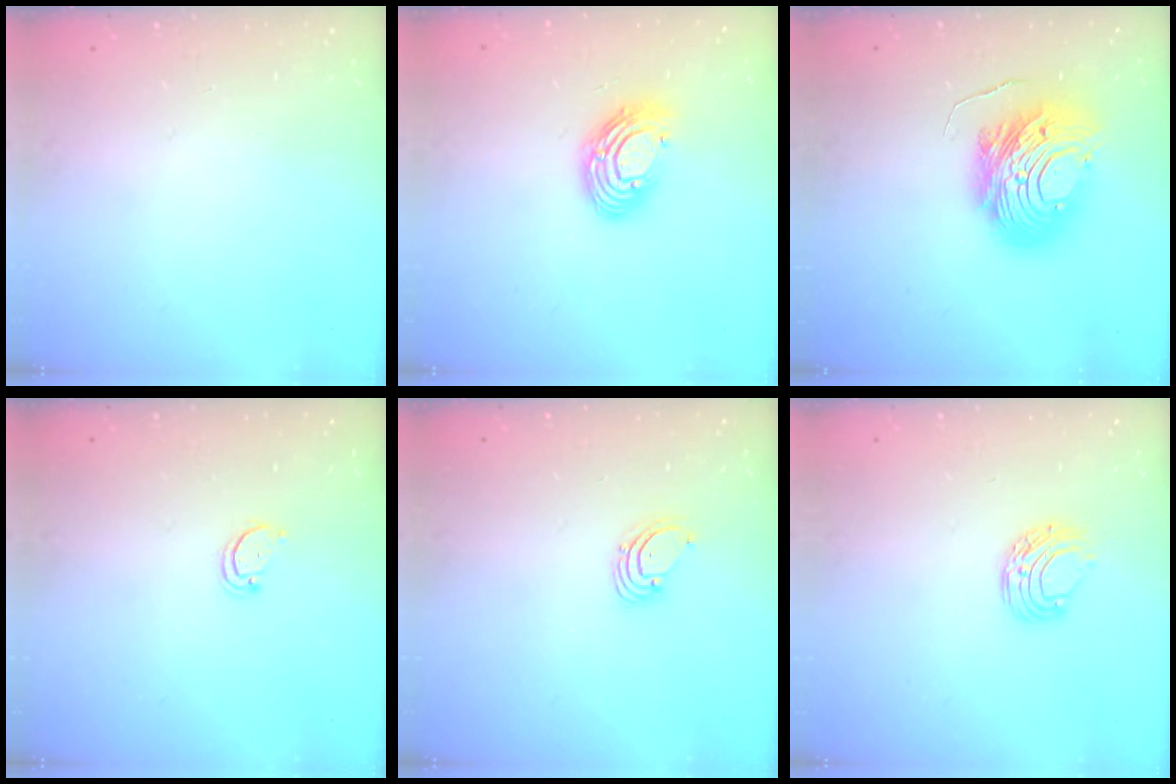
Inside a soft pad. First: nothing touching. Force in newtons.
{"total": 11.2, "press": 11.2, "slide": 1.0}
{"total": 14.9, "press": 14.8, "slide": 1.4}
{"total": 1.9, "press": 1.9, "slide": 0.2}
{"total": 1.6, "press": 1.6, "slide": 0.1}
{"total": 6.8, "press": 6.7, "slide": 0.6}